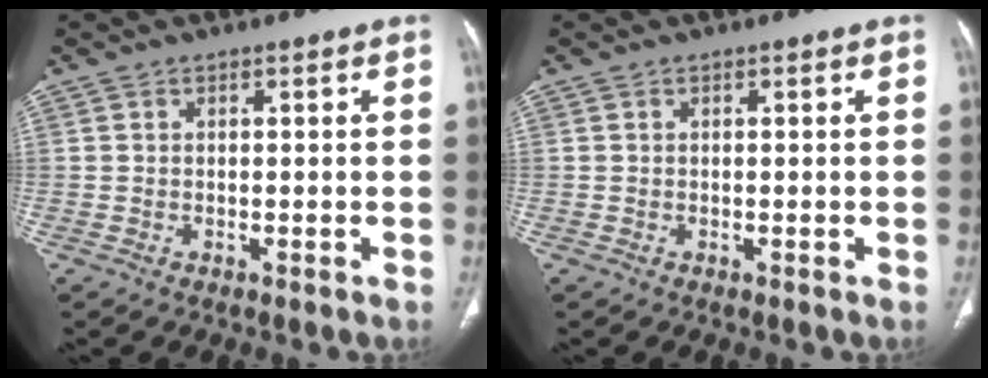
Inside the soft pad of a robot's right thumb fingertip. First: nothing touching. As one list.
[{"total": 0.0}]